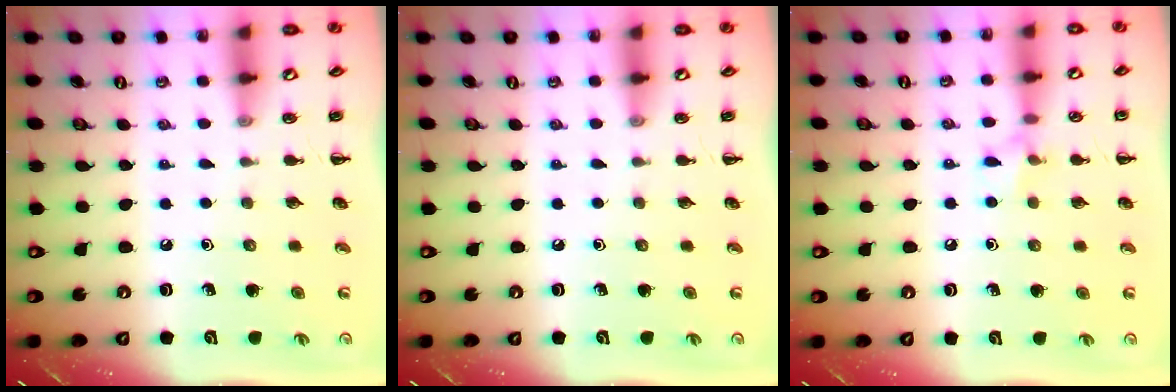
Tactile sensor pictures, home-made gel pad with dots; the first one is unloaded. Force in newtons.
{"total": 0.0}
{"total": 6.4, "press": 6.1, "slide": 1.8}